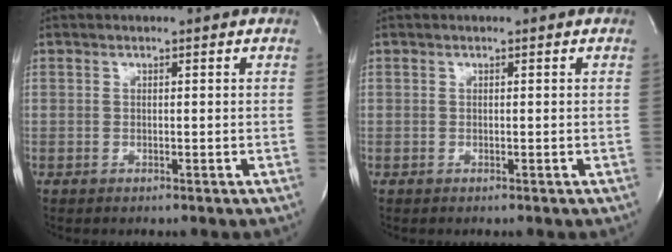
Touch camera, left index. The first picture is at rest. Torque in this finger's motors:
{"motor_torque": [-0.07, 0.03, 0.01, 0.02]}